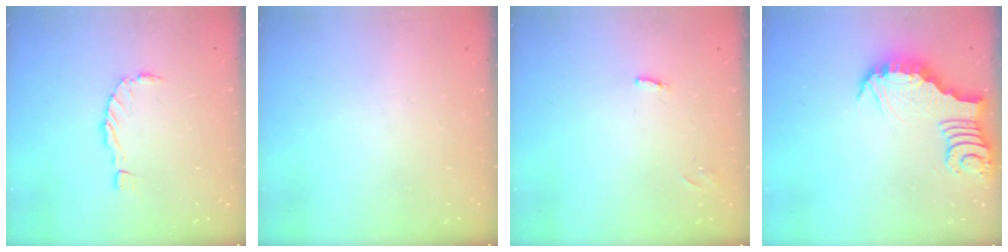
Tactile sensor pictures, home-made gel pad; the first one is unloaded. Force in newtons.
{"total": 0.0}
{"total": 3.6, "press": 3.6, "slide": 0.1}
{"total": 3.9, "press": 3.9, "slide": 0.0}